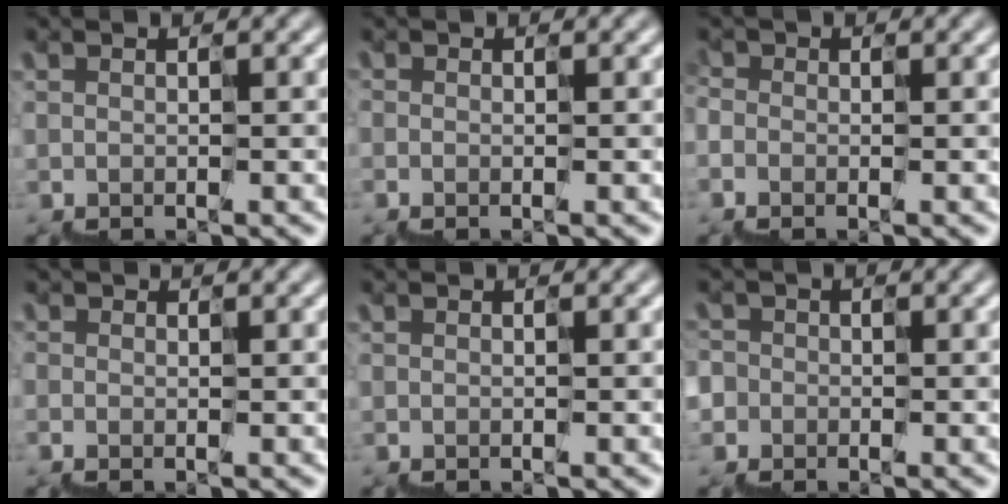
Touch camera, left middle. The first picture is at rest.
{"total": 0.0}
{"total": 0.7, "force": [-0.5, 0.5, 0.2], "torque": [-0.001, 0.006, -0.012]}
{"total": 0.0}
{"total": 0.0}
{"total": 1.8, "force": [-0.9, 1.5, -0.4], "torque": [0.019, 0.009, -0.017]}